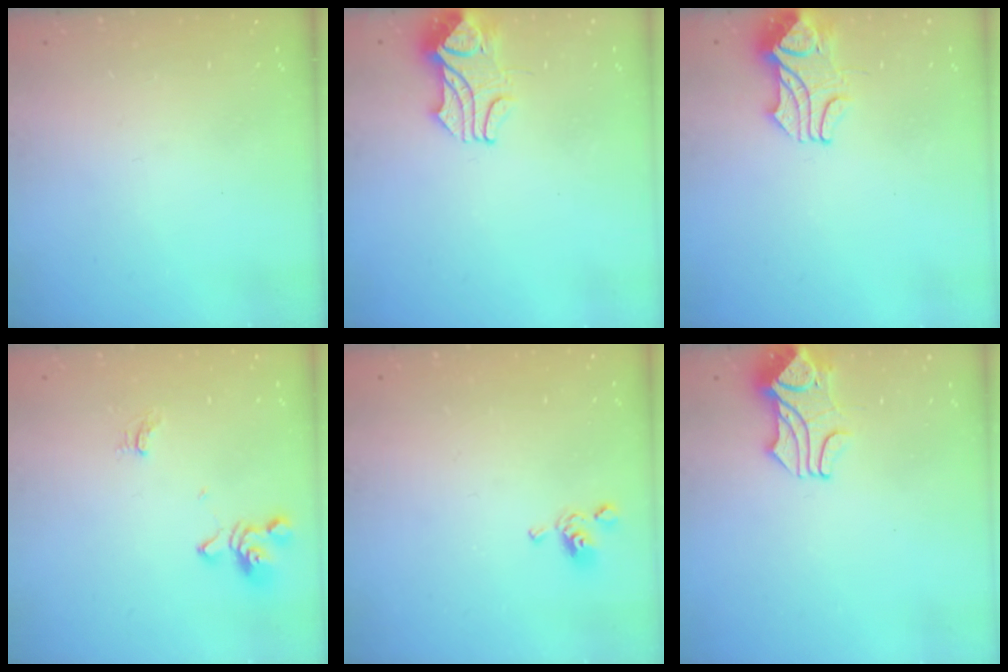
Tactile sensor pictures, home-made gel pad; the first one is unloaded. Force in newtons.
{"total": 2.1, "press": 1.9, "slide": 0.9}
{"total": 2.1, "press": 1.9, "slide": 0.9}
{"total": 2.6, "press": 2.5, "slide": 0.6}
{"total": 5.0, "press": 5.0, "slide": 0.5}
{"total": 1.8, "press": 1.4, "slide": 1.1}